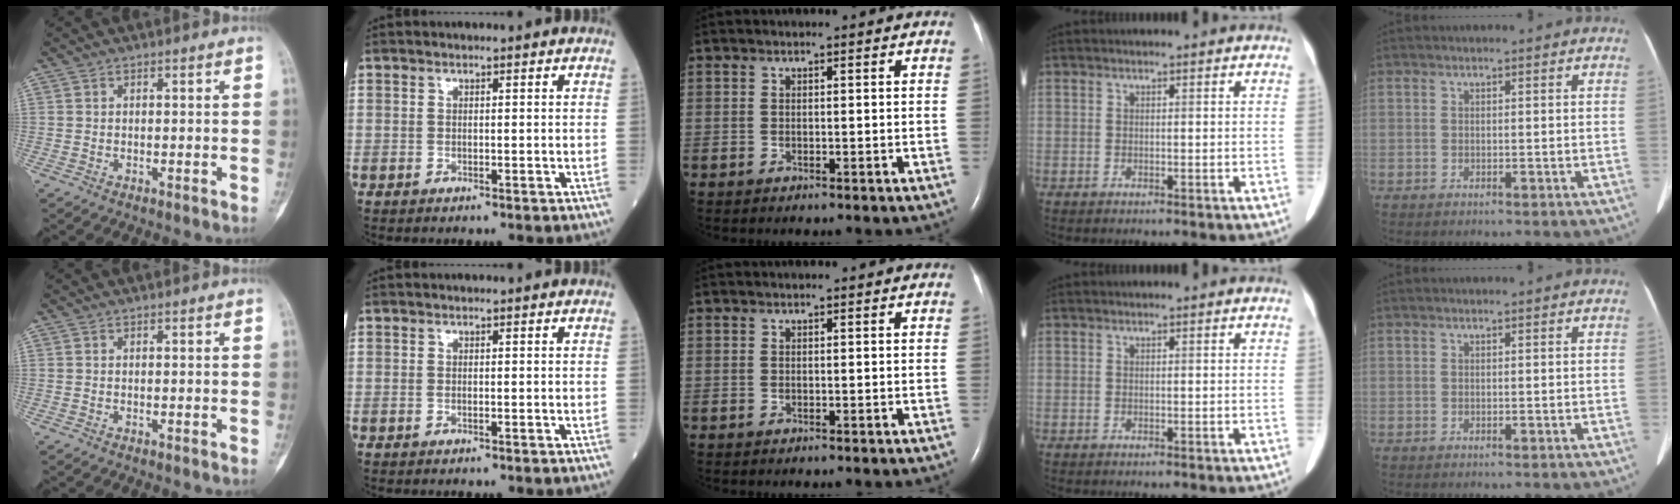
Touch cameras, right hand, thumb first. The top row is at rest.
{}